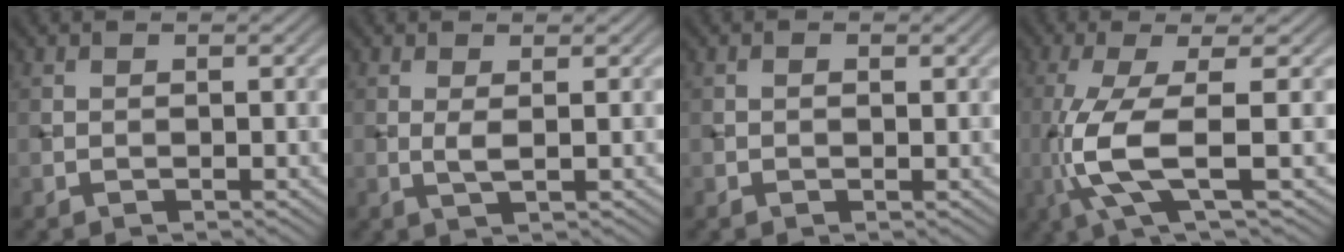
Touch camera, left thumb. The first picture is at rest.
{"total": 1.5, "force": [0.4, 0.2, 1.5], "torque": [-0.031, 0.002, 0.007]}
{"total": 0.6, "force": [0.1, 0.4, 0.5], "torque": [-0.004, 0.001, 0.003]}
{"total": 8.2, "force": [-1.4, 1.8, 7.9], "torque": [-0.163, 0.005, -0.037]}